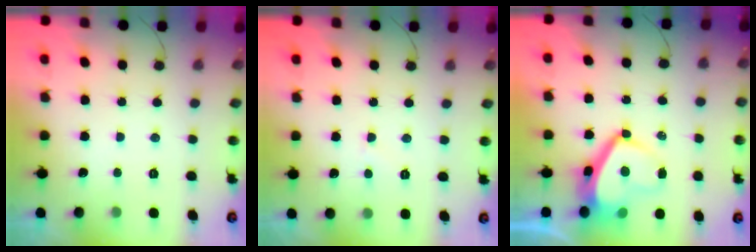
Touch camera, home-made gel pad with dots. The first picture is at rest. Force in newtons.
{"total": 3.9, "press": 3.9, "slide": 0.3}
{"total": 9.0, "press": 9.0, "slide": 1.1}